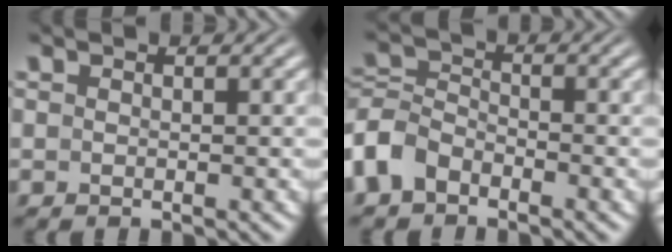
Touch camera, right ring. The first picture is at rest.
{"total": 5.4, "force": [-2.7, 4.3, 1.9], "torque": [-0.056, -0.021, -0.042]}